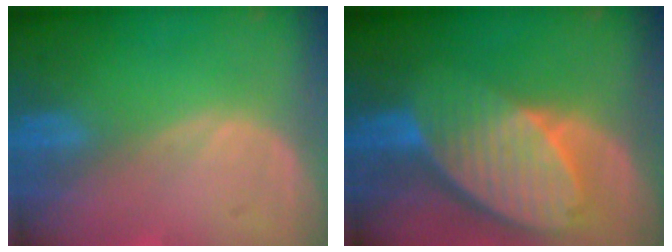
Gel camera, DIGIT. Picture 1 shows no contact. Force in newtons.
{"total": 10.2, "press": 8.9, "slide": 5.1}